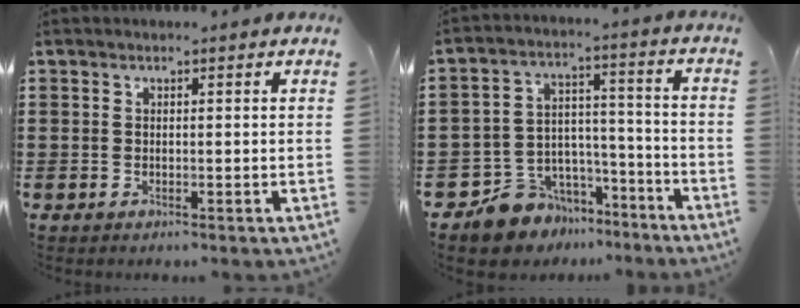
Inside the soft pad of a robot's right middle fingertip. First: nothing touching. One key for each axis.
{"total": 8.0, "fx": -7.1, "fy": 3.7, "fz": -0.3, "tx": -0.017, "ty": 0.012, "tz": -0.138}